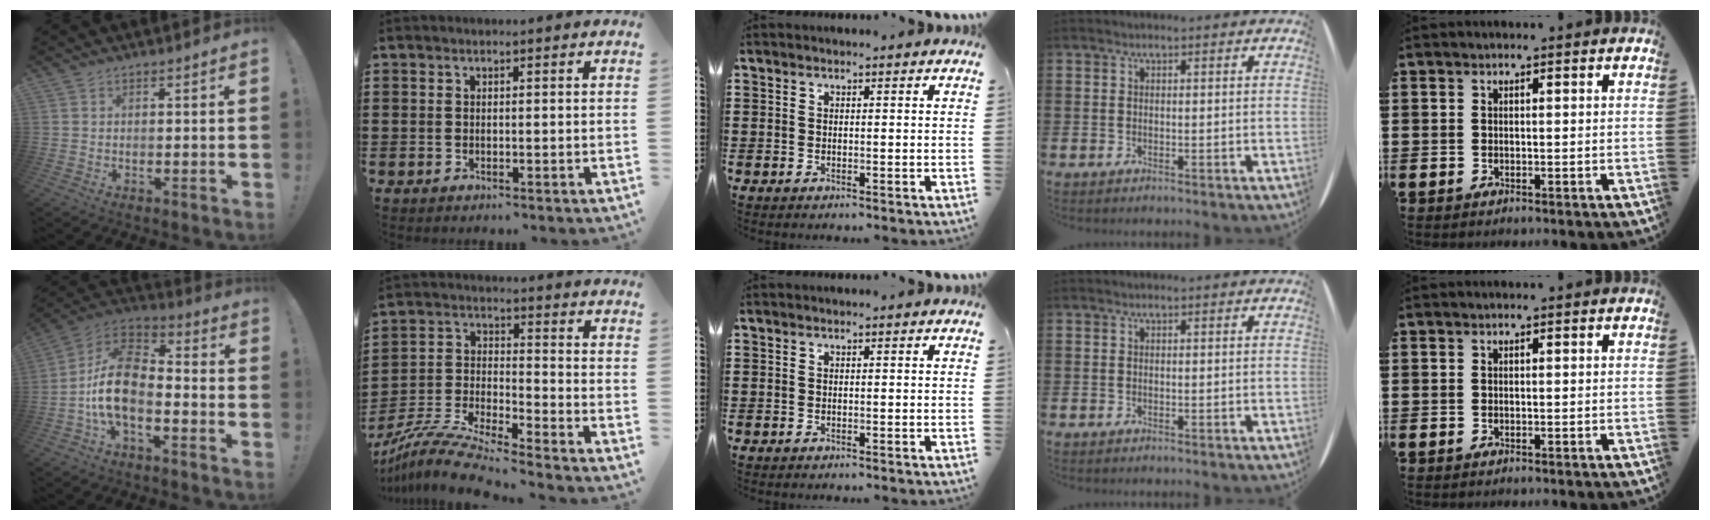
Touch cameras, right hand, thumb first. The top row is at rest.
{"thumb": {"total": 15.0, "force": [-4.9, 8.8, 11.1], "torque": [-0.193, 0.026, -0.081]}, "index": {"total": 9.2, "force": [-8.7, -0.2, 3.1], "torque": [-0.075, 0.000, -0.176]}}